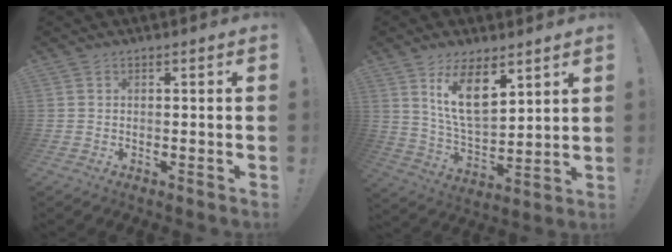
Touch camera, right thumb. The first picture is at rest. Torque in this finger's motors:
{"motor_torque": [0.97, 2.11, 1.01, 0.20, 0.44]}